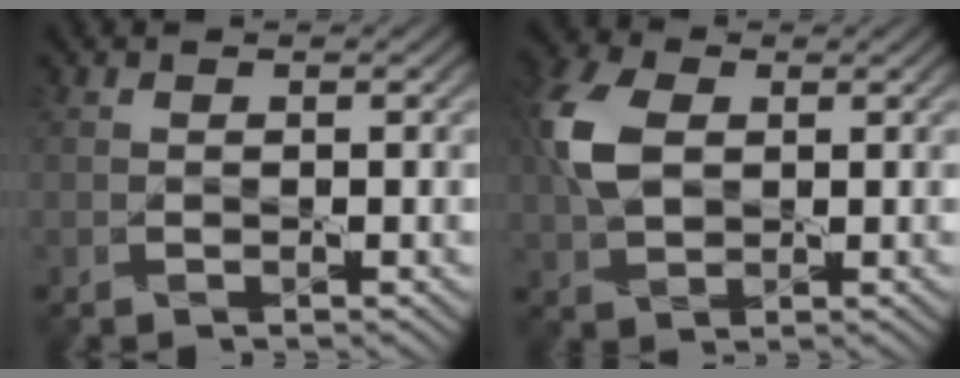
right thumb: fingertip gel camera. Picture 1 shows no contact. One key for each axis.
{"total": 7.2, "fx": 1.3, "fy": 4.6, "fz": 5.4, "tx": -0.147, "ty": 0.011, "tz": 0.020}